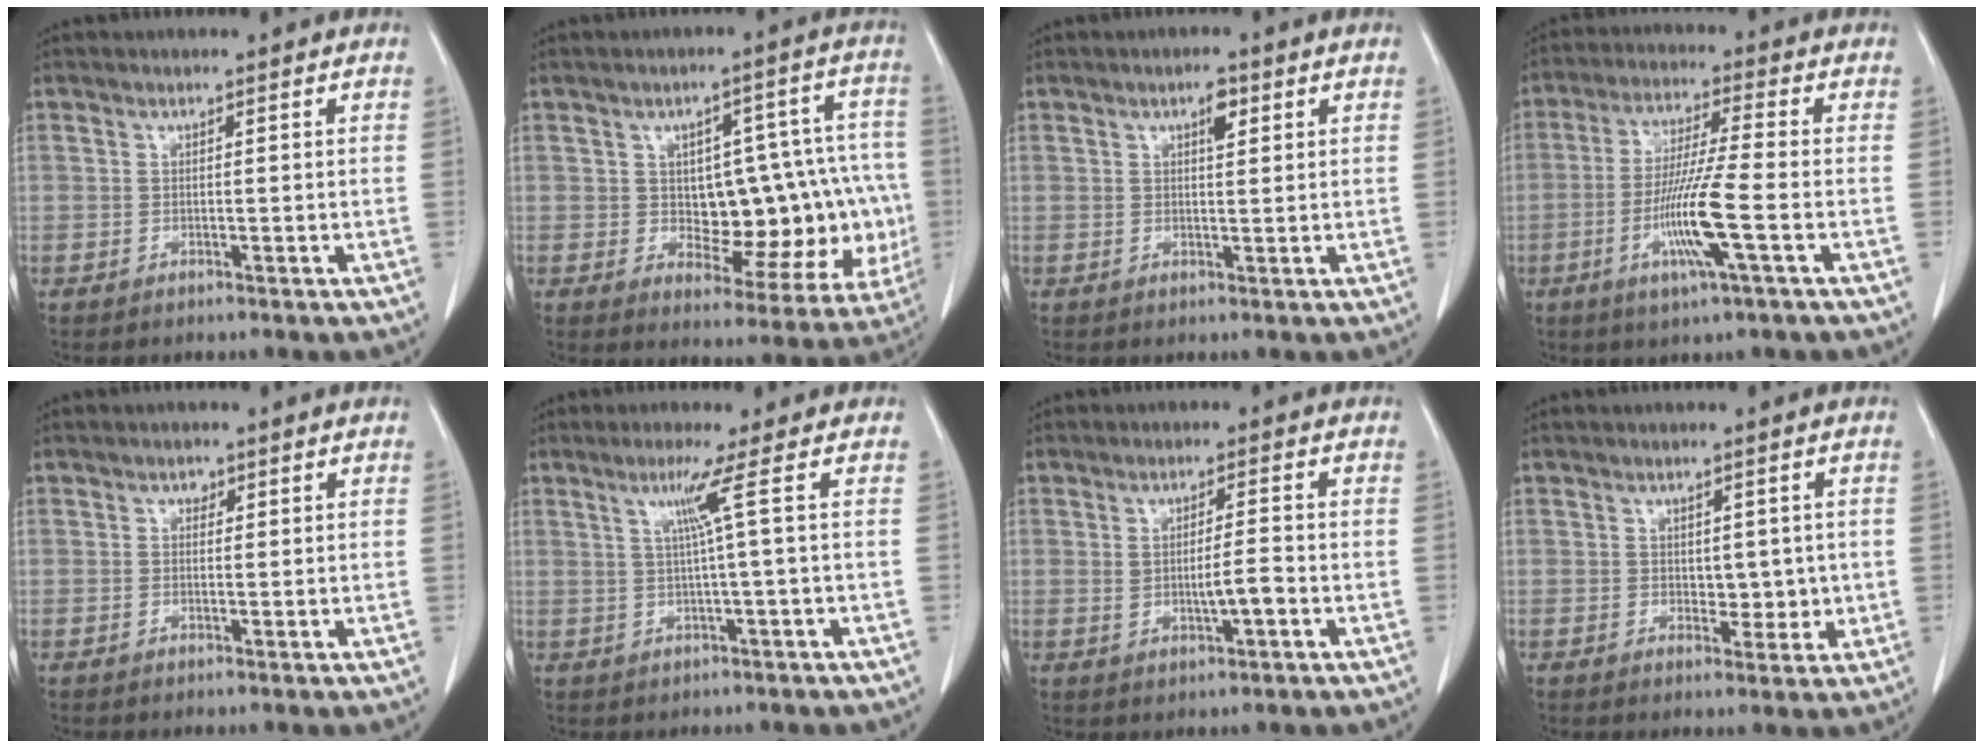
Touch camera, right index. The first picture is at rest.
{"total": 16.2, "force": [-1.0, 8.0, 14.1], "torque": [-0.160, 0.035, 0.007]}
{"total": 2.4, "force": [1.2, 0.9, 1.9], "torque": [-0.032, 0.001, 0.019]}
{"total": 10.5, "force": [-3.1, -0.5, 10.0], "torque": [-0.198, -0.015, -0.063]}
{"total": 1.0, "force": [0.5, 0.8, 0.4], "torque": [-0.003, 0.000, 0.005]}
{"total": 3.7, "force": [1.0, -1.7, 3.1], "torque": [-0.062, -0.001, 0.026]}
{"total": 4.0, "force": [-0.6, 0.7, 3.9], "torque": [-0.065, -0.002, -0.005]}
{"total": 3.7, "force": [0.1, 2.3, 2.9], "torque": [-0.031, -0.001, 0.010]}